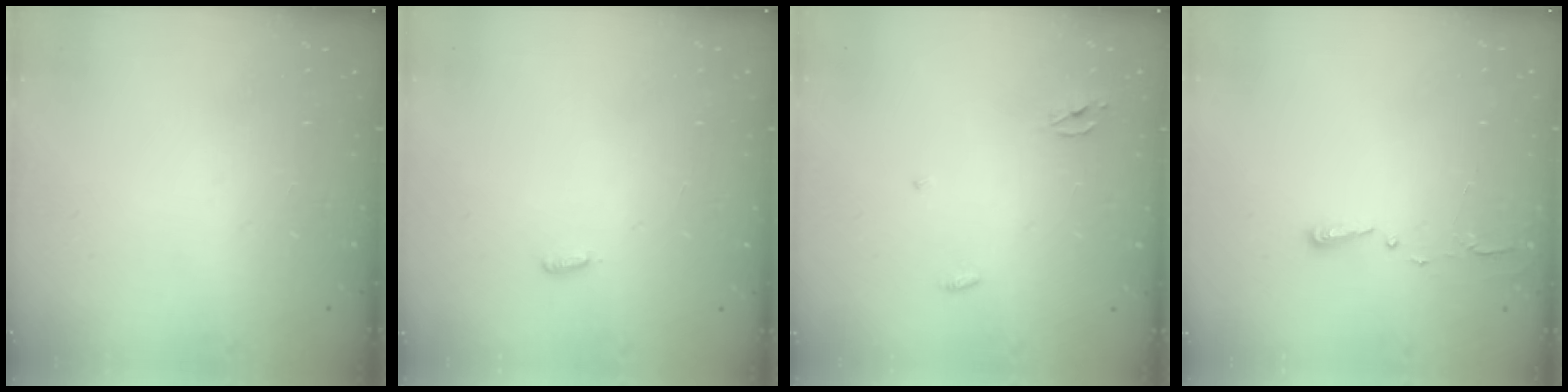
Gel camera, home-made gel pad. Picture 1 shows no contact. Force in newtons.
{"total": 2.7, "press": 2.6, "slide": 0.9}
{"total": 2.3, "press": 2.3, "slide": 0.1}
{"total": 2.7, "press": 2.7, "slide": 0.4}